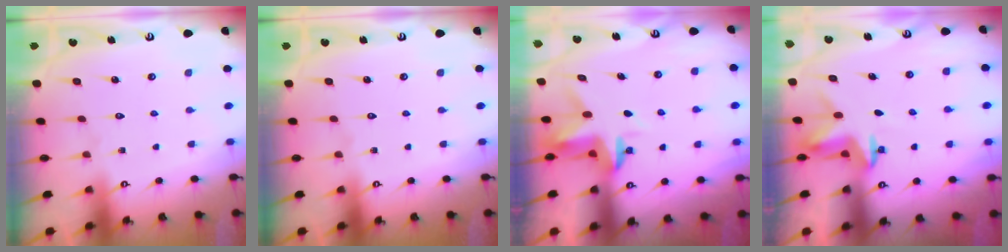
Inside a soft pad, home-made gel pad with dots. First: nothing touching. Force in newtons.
{"total": 0.0}
{"total": 3.4, "press": 3.3, "slide": 0.4}
{"total": 3.4, "press": 3.4, "slide": 0.2}